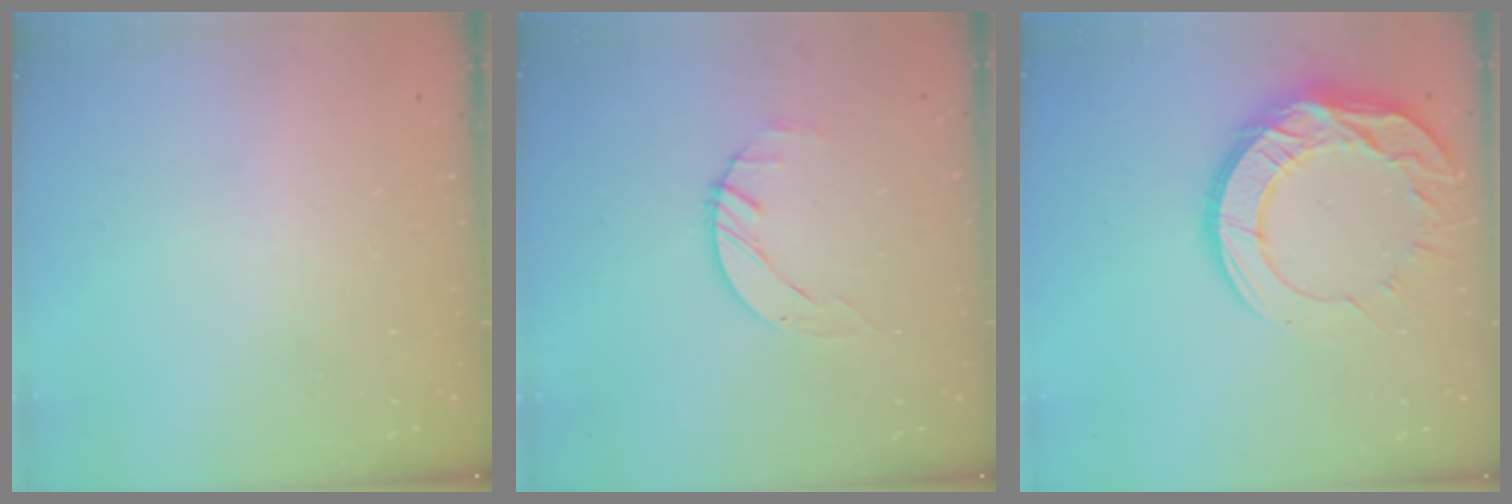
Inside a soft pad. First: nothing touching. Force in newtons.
{"total": 1.4, "press": 1.4, "slide": 0.2}
{"total": 15.6, "press": 15.5, "slide": 1.1}